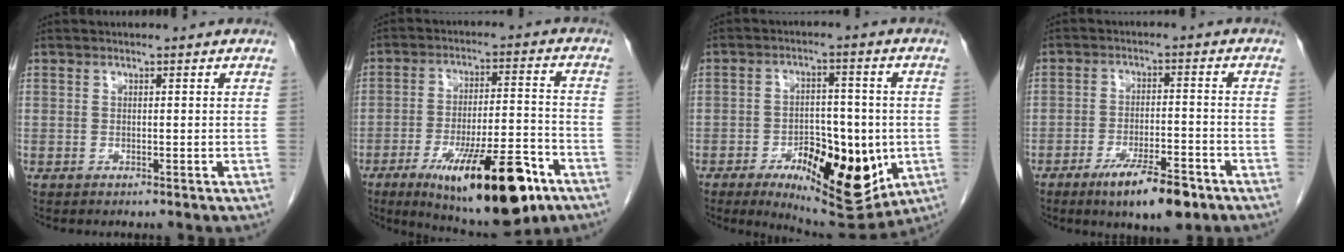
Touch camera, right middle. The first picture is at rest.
{"total": 19.1, "force": [-10.7, 4.1, 15.3], "torque": [-0.204, -0.014, -0.160]}
{"total": 16.1, "force": [-5.4, 6.7, 13.6], "torque": [-0.194, -0.010, -0.067]}
{"total": 8.9, "force": [-5.7, 1.9, 6.5], "torque": [-0.106, -0.009, -0.089]}